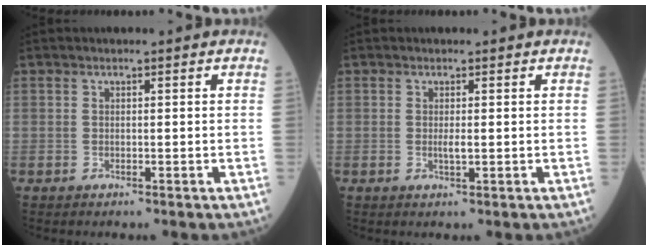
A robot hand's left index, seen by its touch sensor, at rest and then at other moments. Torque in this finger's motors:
{"motor_torque": [0.33, 0.05, 0.03, 0.04]}